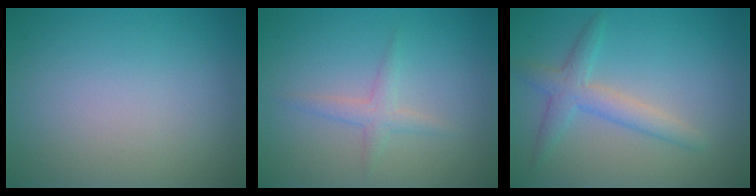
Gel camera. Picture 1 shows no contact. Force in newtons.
{"total": 1.5, "press": 1.5, "slide": 0.1}
{"total": 3.0, "press": 3.0, "slide": 0.1}